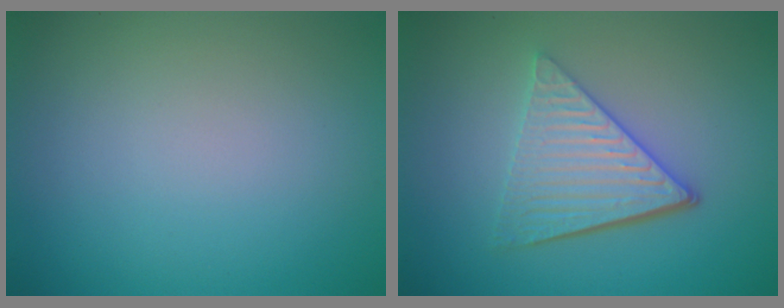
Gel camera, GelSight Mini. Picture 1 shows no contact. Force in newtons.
{"total": 4.9, "press": 3.7, "slide": 3.3}